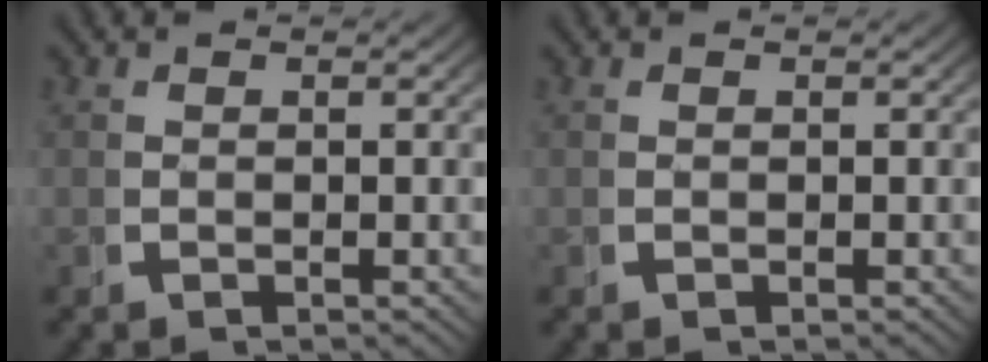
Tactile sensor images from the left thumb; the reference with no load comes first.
{"total": 0.0}